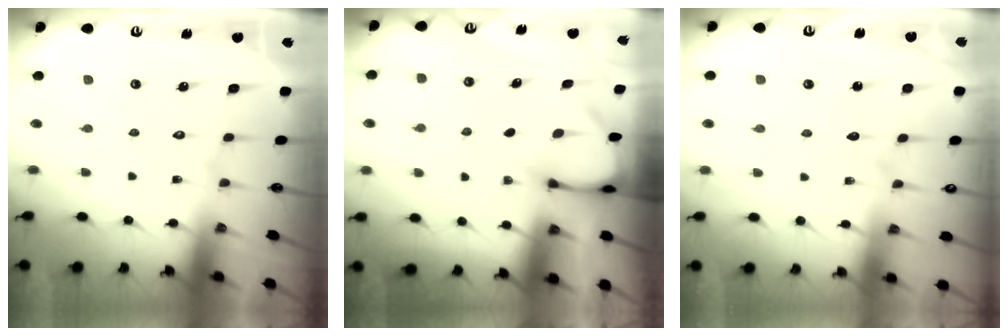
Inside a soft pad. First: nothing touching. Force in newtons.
{"total": 3.1, "press": 3.1, "slide": 0.3}
{"total": 3.9, "press": 3.8, "slide": 0.4}